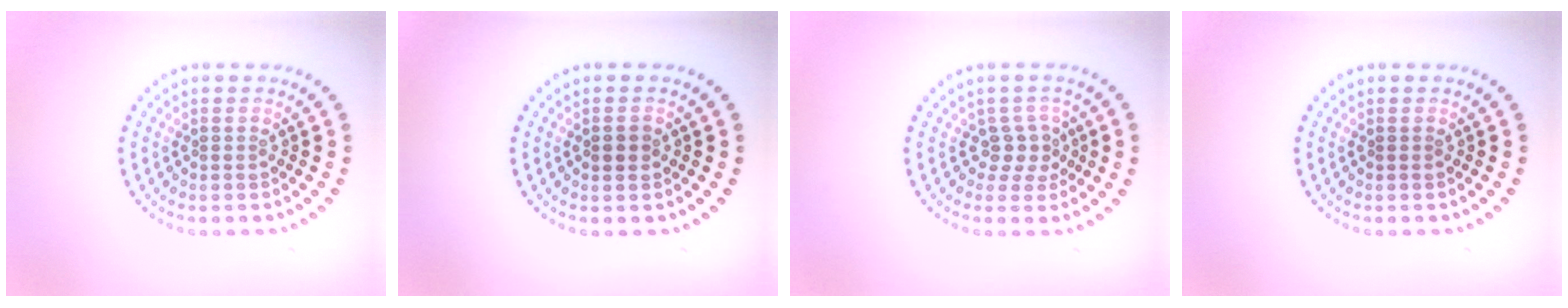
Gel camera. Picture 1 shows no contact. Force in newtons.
{"total": 1.0, "press": 1.0, "slide": 0.0}
{"total": 2.0, "press": 1.6, "slide": 1.3}
{"total": 0.0}